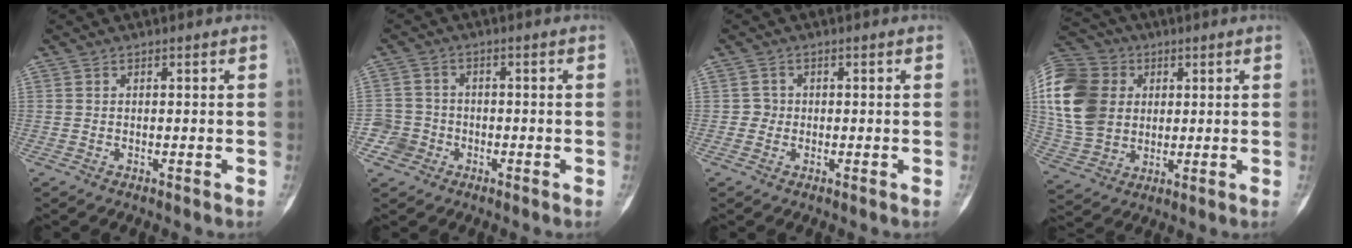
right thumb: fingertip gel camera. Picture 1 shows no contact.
{"total": 4.3, "force": [-1.9, 3.9, 0.0], "torque": [0.024, 0.019, -0.039]}
{"total": 1.5, "force": [-0.2, 1.5, 0.2], "torque": [0.009, 0.007, -0.008]}
{"total": 18.4, "force": [3.1, 14.7, 10.7], "torque": [-0.220, 0.008, 0.057]}